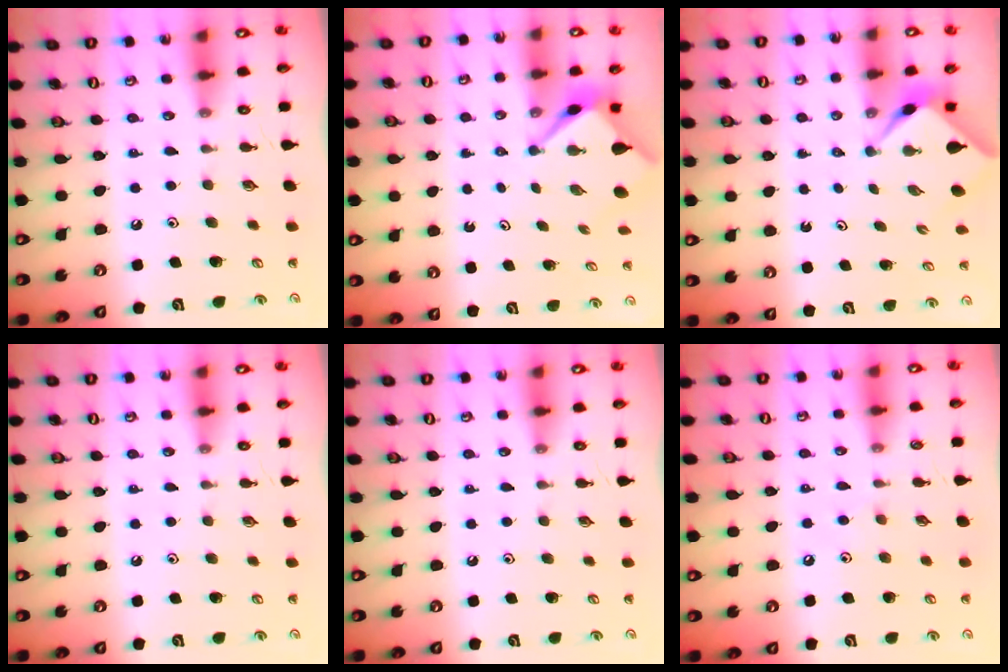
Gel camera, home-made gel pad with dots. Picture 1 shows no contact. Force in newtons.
{"total": 3.2, "press": 3.2, "slide": 0.2}
{"total": 2.1, "press": 2.1, "slide": 0.3}
{"total": 0.0}
{"total": 0.0}
{"total": 3.9, "press": 3.9, "slide": 0.5}